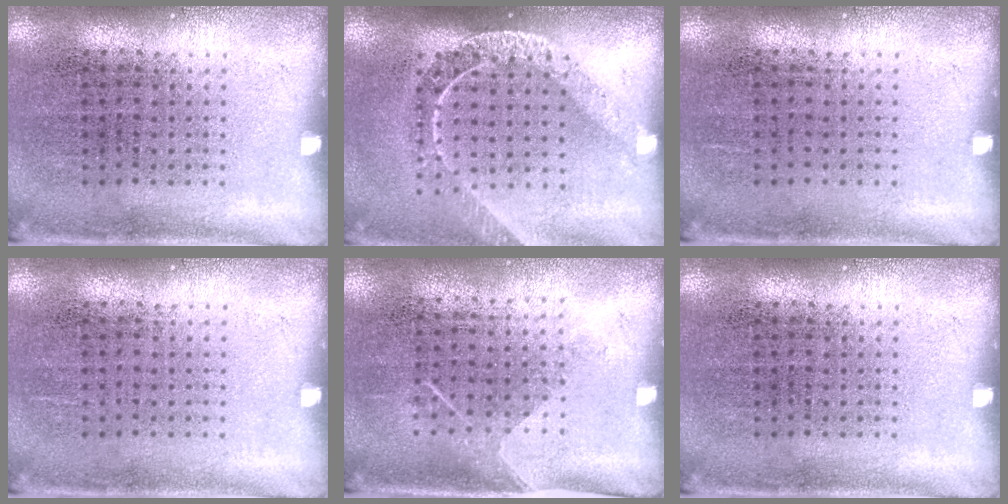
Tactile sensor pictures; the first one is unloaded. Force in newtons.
{"total": 1.6, "press": 1.4, "slide": 0.8}
{"total": 0.0}
{"total": 0.0}
{"total": 1.2, "press": 0.9, "slide": 0.8}
{"total": 0.0}